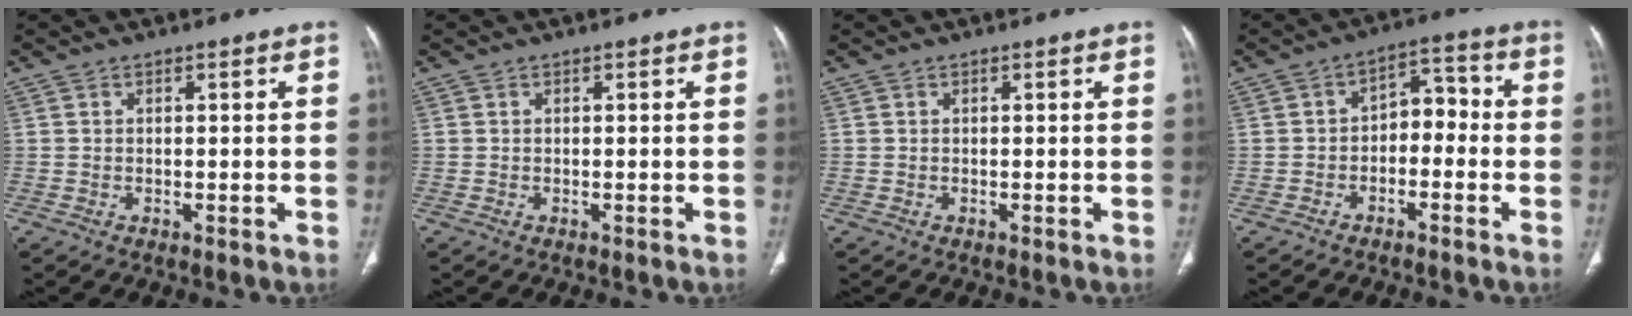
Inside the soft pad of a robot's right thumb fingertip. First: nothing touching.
{"total": 0.0}
{"total": 0.0}
{"total": 6.3, "force": [-1.8, 4.3, 4.2], "torque": [-0.038, 0.043, -0.040]}